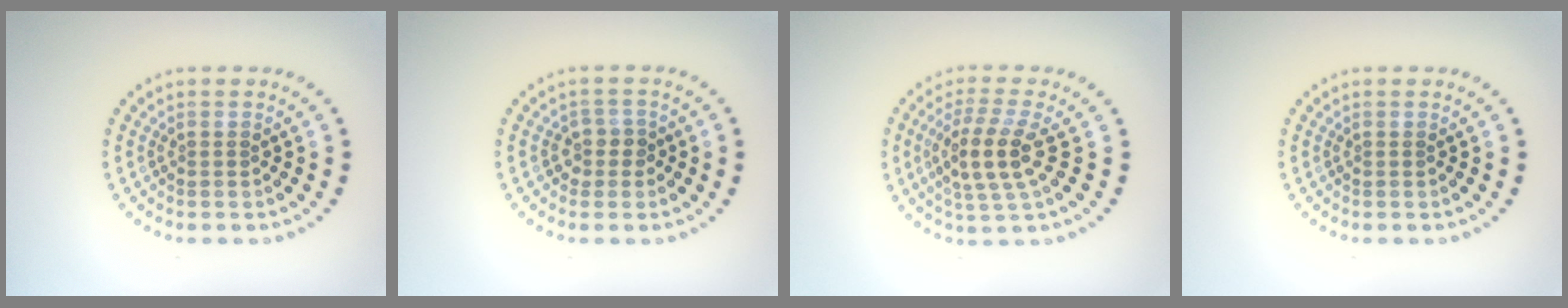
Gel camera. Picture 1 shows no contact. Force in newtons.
{"total": 1.7, "press": 1.4, "slide": 0.9}
{"total": 4.0, "press": 3.6, "slide": 1.9}
{"total": 0.0}